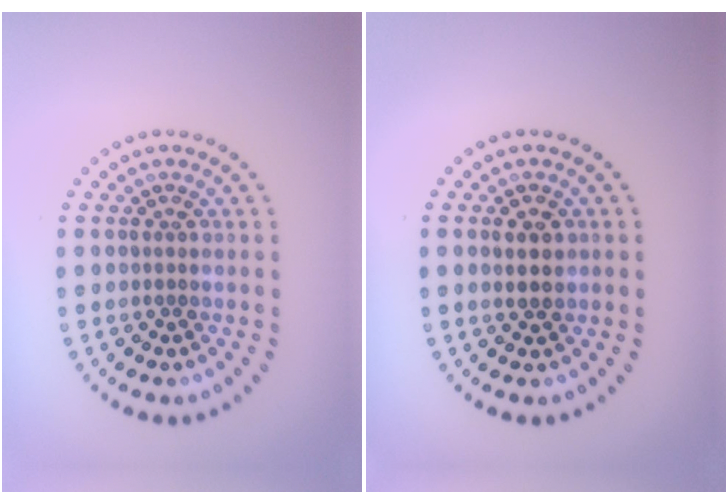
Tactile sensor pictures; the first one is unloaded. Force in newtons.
{"total": 2.0, "press": 1.9, "slide": 0.5}